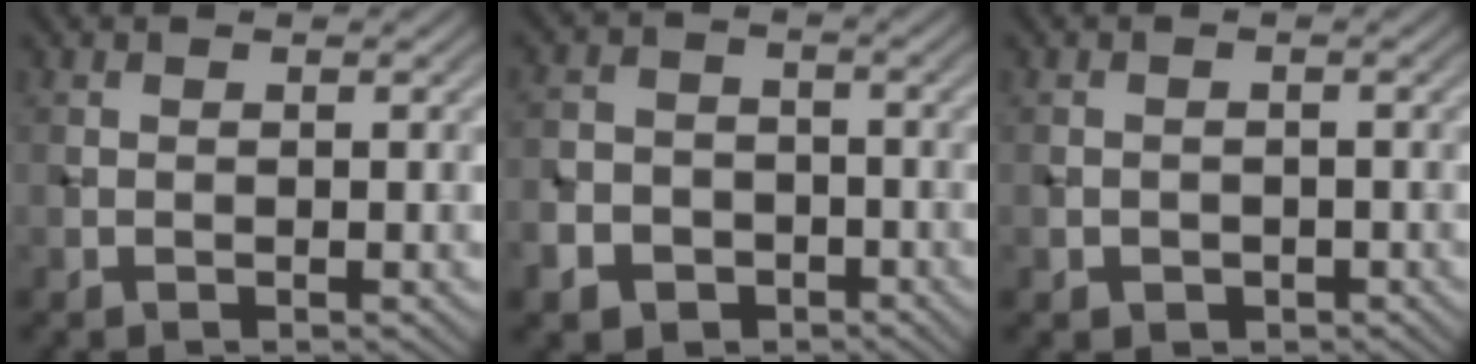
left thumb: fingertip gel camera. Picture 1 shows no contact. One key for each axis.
{"total": 7.6, "fx": -4.0, "fy": 6.0, "fz": 2.2, "tx": -0.061, "ty": -0.024, "tz": -0.087}
{"total": 1.5, "fx": -0.7, "fy": 1.2, "fz": 0.5, "tx": -0.006, "ty": -0.006, "tz": -0.015}